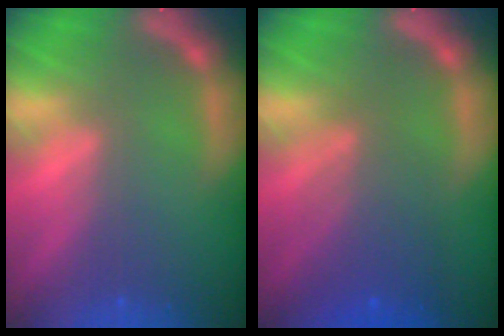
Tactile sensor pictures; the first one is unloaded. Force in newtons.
{"total": 5.1}